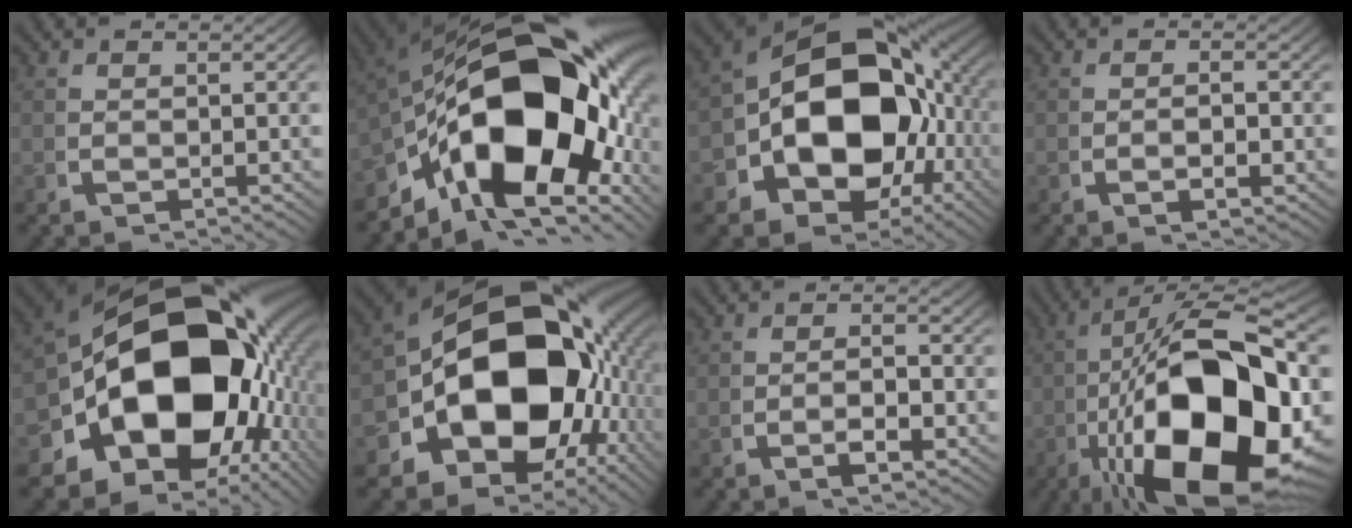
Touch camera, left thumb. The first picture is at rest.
{"total": 28.1, "force": [0.1, 16.4, 22.9], "torque": [-0.372, -0.040, 0.014]}
{"total": 21.0, "force": [-1.2, 14.7, 14.9], "torque": [-0.271, -0.066, 0.002]}
{"total": 1.8, "force": [-0.4, 0.8, 1.6], "torque": [-0.026, 0.003, -0.008]}
{"total": 31.8, "force": [0.2, 20.9, 23.9], "torque": [-0.413, -0.066, 0.022]}
{"total": 27.5, "force": [-0.6, 18.5, 20.3], "torque": [-0.357, -0.072, 0.014]}
{"total": 2.4, "force": [-0.7, 1.0, 2.1], "torque": [-0.034, 0.002, -0.012]}
{"total": 24.0, "force": [-4.9, 12.1, 20.2], "torque": [-0.354, -0.071, -0.035]}